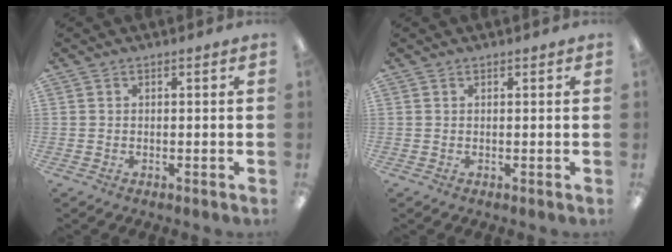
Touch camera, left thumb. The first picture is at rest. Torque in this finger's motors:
{"motor_torque": [-0.10, -0.20, -0.20, 0.10, 0.00]}